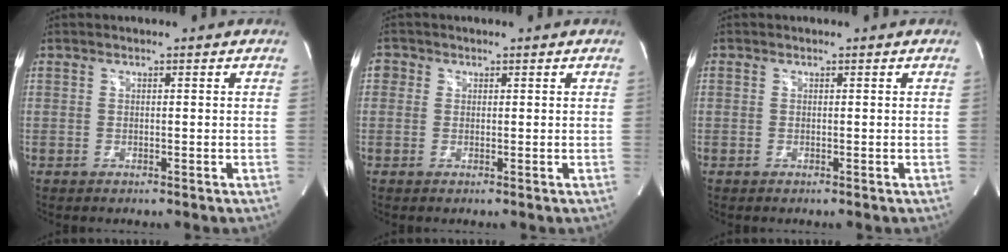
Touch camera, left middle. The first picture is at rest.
{"total": 1.6, "force": [0.4, 1.5, 0.3], "torque": [0.005, 0.004, 0.003]}
{"total": 0.0}